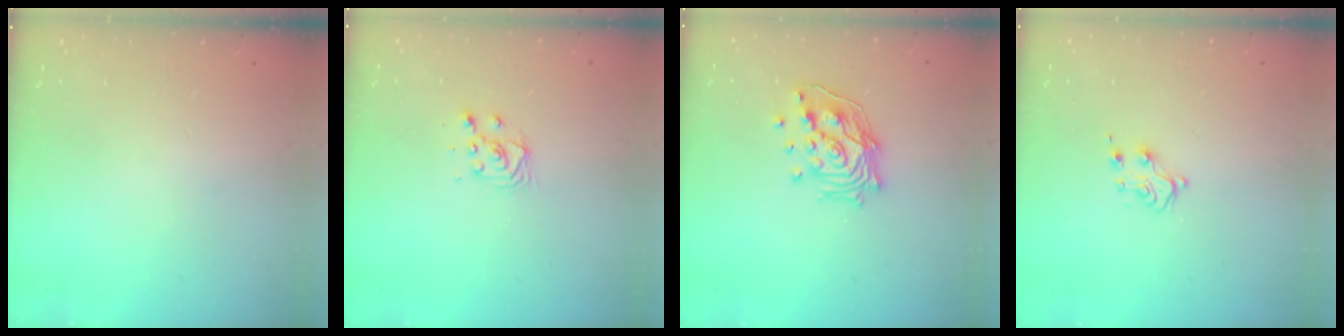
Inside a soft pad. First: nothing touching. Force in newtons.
{"total": 4.1, "press": 4.1, "slide": 0.3}
{"total": 14.4, "press": 14.3, "slide": 1.6}
{"total": 5.4, "press": 5.4, "slide": 0.7}